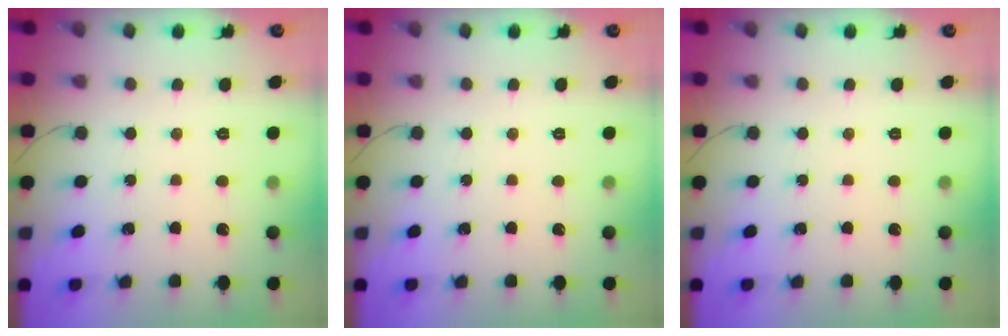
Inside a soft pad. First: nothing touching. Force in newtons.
{"total": 0.0}
{"total": 0.0}